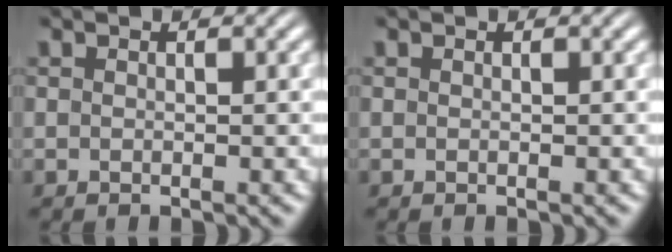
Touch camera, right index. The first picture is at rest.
{"total": 0.0}